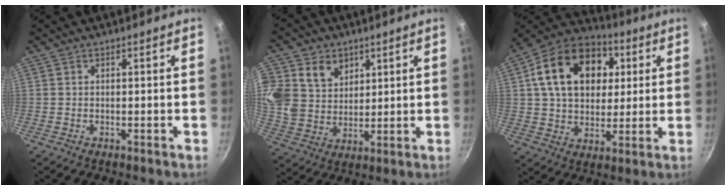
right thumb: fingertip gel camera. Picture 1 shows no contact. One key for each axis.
{"total": 17.5, "fx": 6.9, "fy": 14.2, "fz": 7.5, "tx": -0.164, "ty": -0.002, "tz": 0.137}
{"total": 21.0, "fx": 5.6, "fy": 14.9, "fz": 13.6, "tx": -0.205, "ty": 0.013, "tz": 0.085}